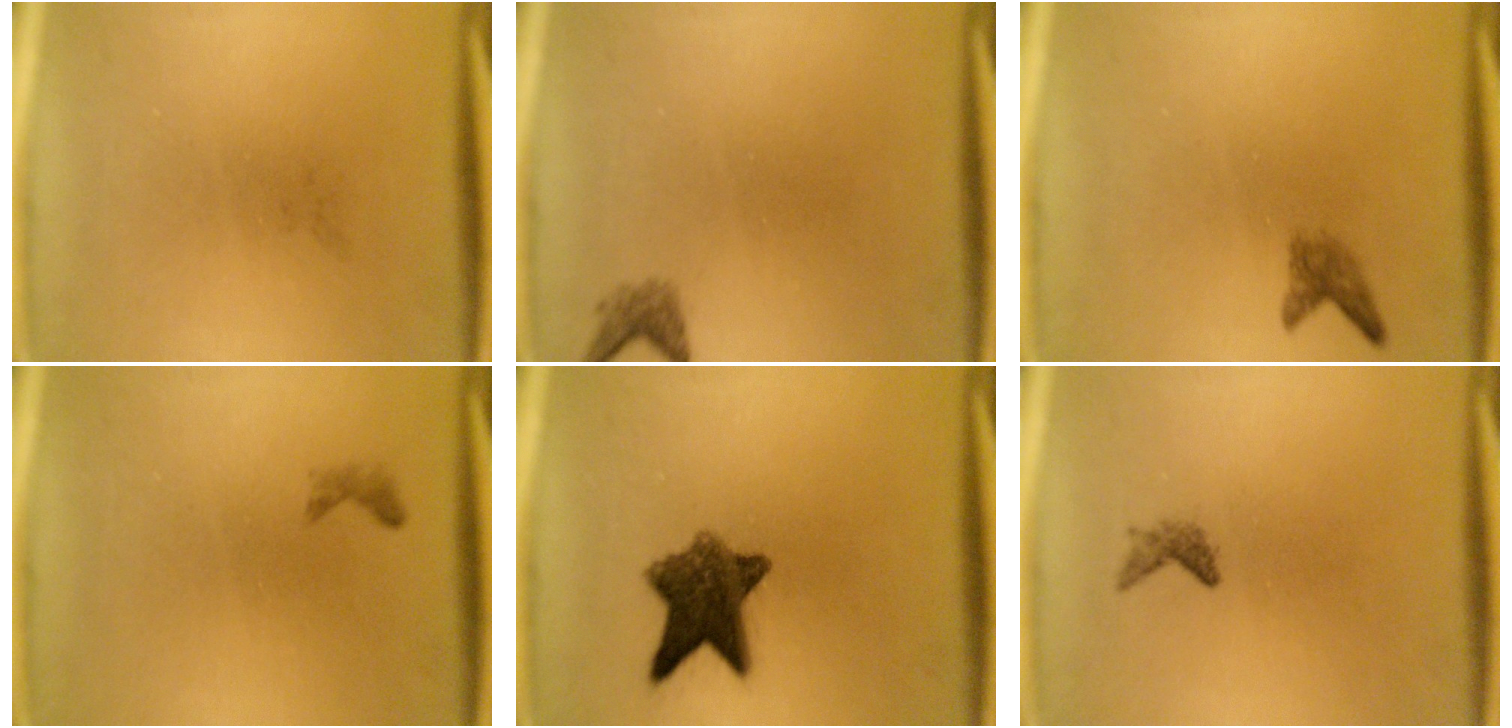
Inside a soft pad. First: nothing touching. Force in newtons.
{"total": 1.4}
{"total": 1.8}
{"total": 0.6}
{"total": 8.8}
{"total": 1.1}